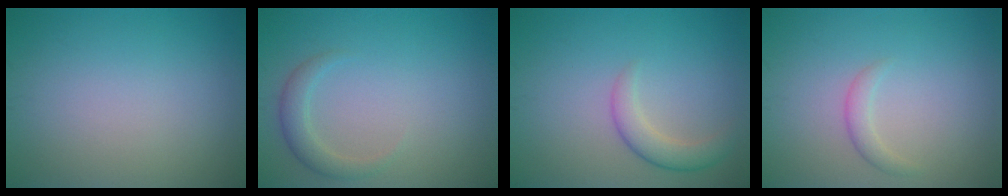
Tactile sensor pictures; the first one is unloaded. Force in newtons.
{"total": 2.0, "press": 2.0, "slide": 0.2}
{"total": 2.6, "press": 2.6, "slide": 0.1}
{"total": 1.3, "press": 1.3, "slide": 0.1}